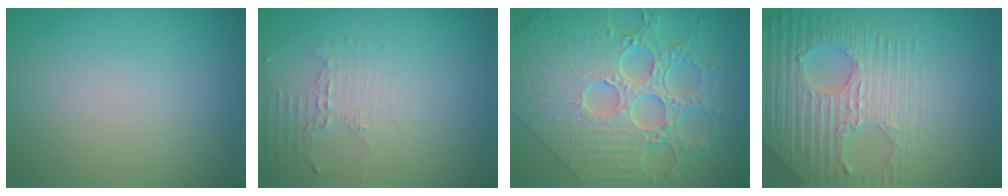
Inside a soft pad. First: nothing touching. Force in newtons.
{"total": 2.1, "press": 1.5, "slide": 1.5}
{"total": 9.4, "press": 7.0, "slide": 6.2}
{"total": 7.0, "press": 5.2, "slide": 4.7}